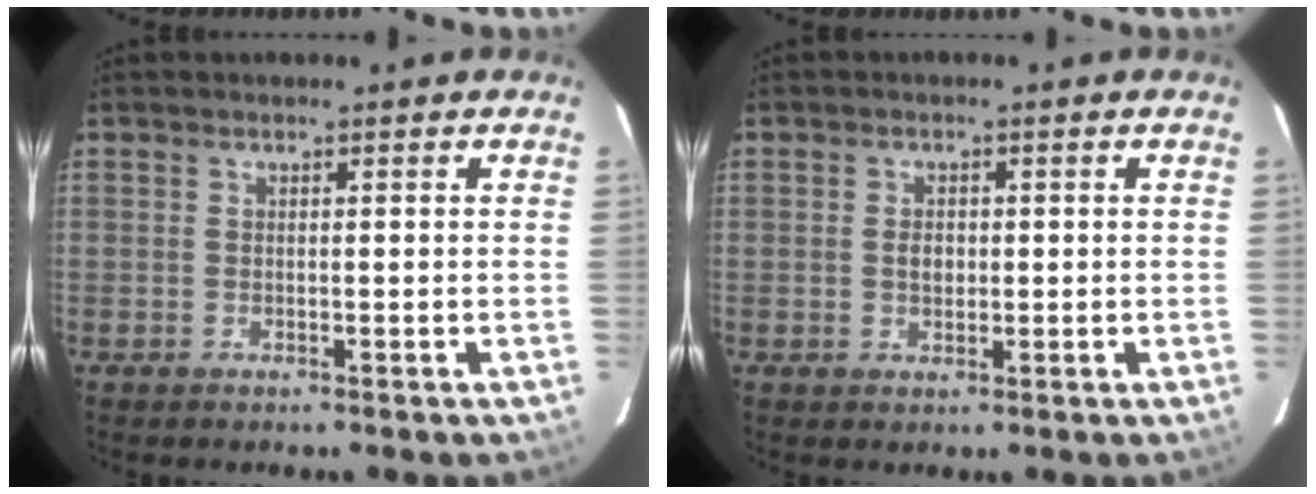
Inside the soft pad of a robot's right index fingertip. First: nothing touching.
{"total": 2.2, "force": [0.0, 1.7, 1.5], "torque": [-0.025, 0.003, -0.001]}